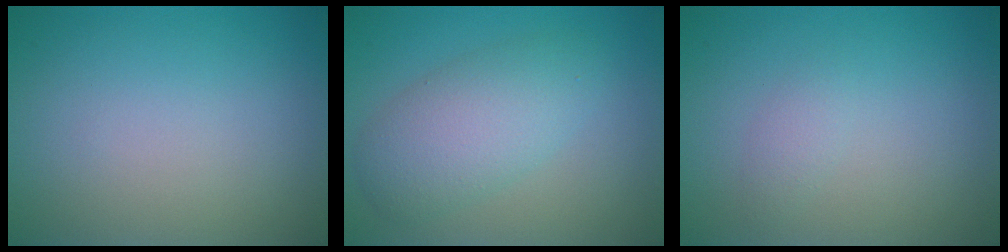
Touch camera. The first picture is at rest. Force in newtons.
{"total": 5.0, "press": 5.0, "slide": 0.4}
{"total": 1.1, "press": 1.1, "slide": 0.0}